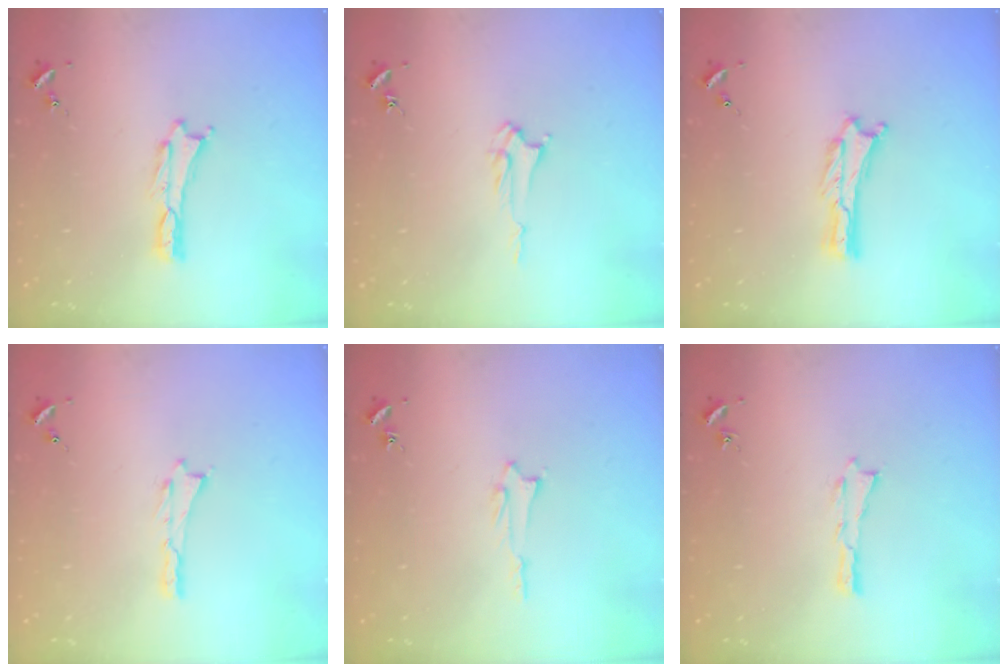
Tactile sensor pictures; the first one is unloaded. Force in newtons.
{"total": 2.4, "press": 2.4, "slide": 0.3}
{"total": 0.0}
{"total": 0.0}
{"total": 1.2, "press": 1.2, "slide": 0.1}
{"total": 0.0}